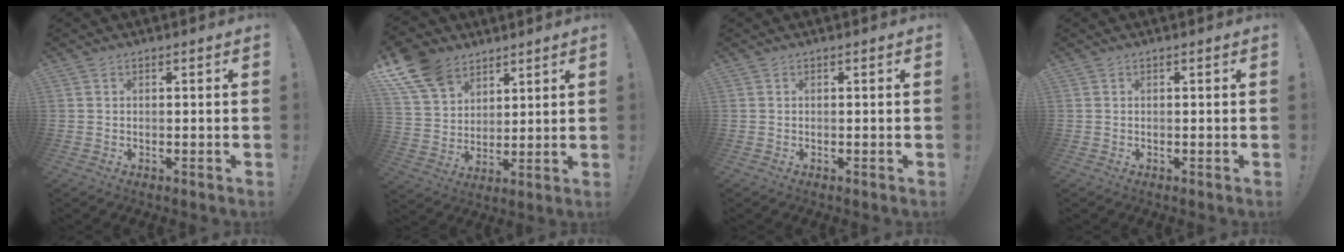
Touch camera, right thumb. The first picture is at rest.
{"total": 13.8, "force": [9.3, 8.8, 5.1], "torque": [-0.102, -0.052, 0.181]}
{"total": 0.0}
{"total": 0.0}